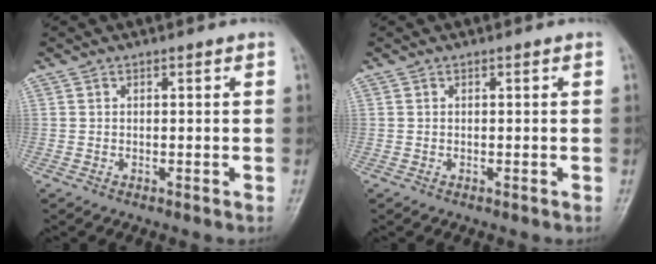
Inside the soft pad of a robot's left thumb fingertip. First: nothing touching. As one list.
[{"total": 0.0}]